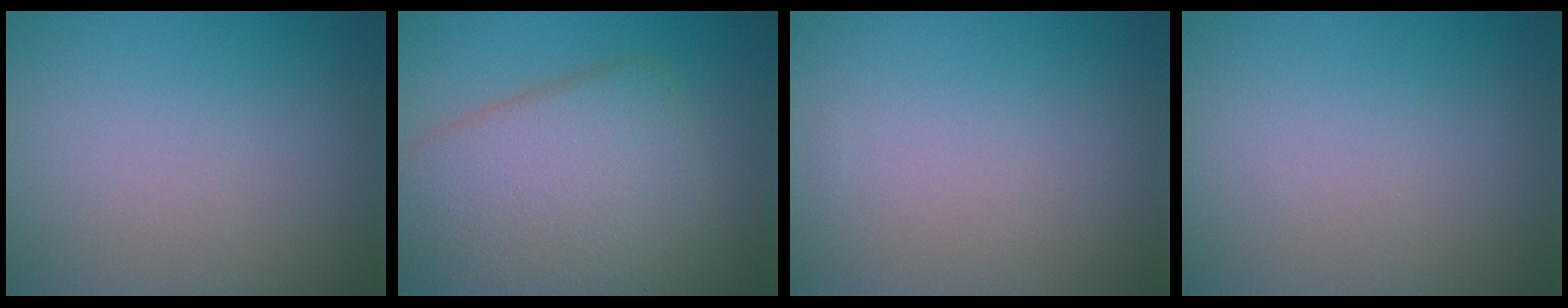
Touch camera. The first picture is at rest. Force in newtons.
{"total": 8.9, "press": 8.9, "slide": 0.5}
{"total": 0.0}
{"total": 0.0}